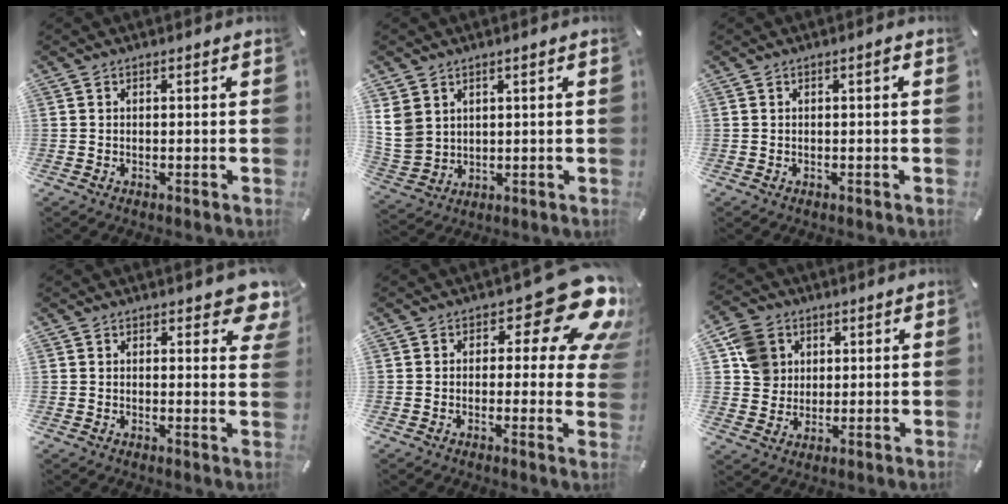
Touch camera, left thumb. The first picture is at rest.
{"total": 7.2, "force": [2.9, 6.2, 2.3], "torque": [-0.084, -0.010, 0.056]}
{"total": 0.9, "force": [0.1, 0.2, 0.9], "torque": [-0.017, 0.003, 0.000]}
{"total": 5.0, "force": [3.4, 2.5, 2.7], "torque": [-0.022, -0.016, 0.055]}
{"total": 16.6, "force": [7.7, 7.3, 12.8], "torque": [-0.159, -0.052, 0.126]}
{"total": 8.5, "force": [2.7, 7.7, 2.5], "torque": [-0.053, 0.003, 0.055]}